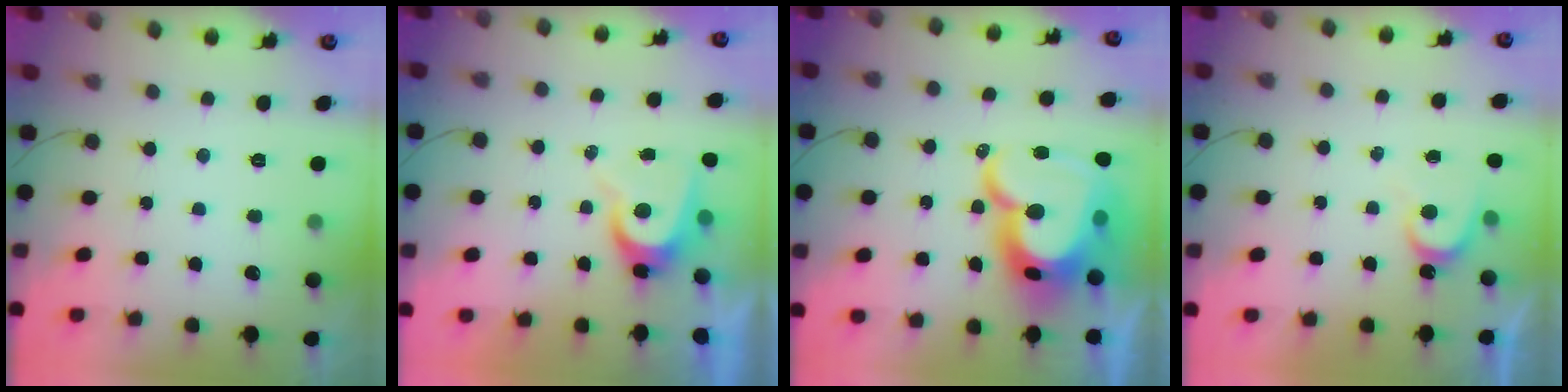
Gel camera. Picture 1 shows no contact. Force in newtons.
{"total": 6.7, "press": 6.7, "slide": 0.3}
{"total": 26.1, "press": 26.0, "slide": 2.7}
{"total": 4.8, "press": 4.8, "slide": 0.7}